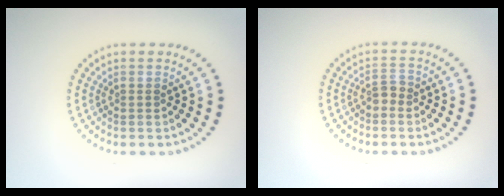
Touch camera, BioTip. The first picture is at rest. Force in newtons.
{"total": 1.2, "press": 1.0, "slide": 0.6}